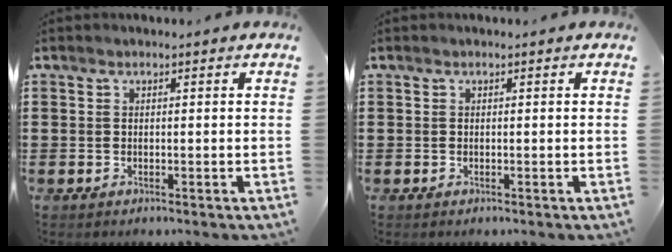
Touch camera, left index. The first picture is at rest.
{"total": 0.0}